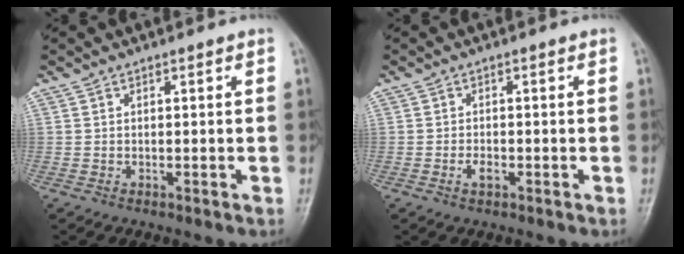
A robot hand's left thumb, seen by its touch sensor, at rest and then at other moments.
{"total": 1.8, "force": [-0.7, 1.0, 1.3], "torque": [-0.023, 0.000, -0.014]}